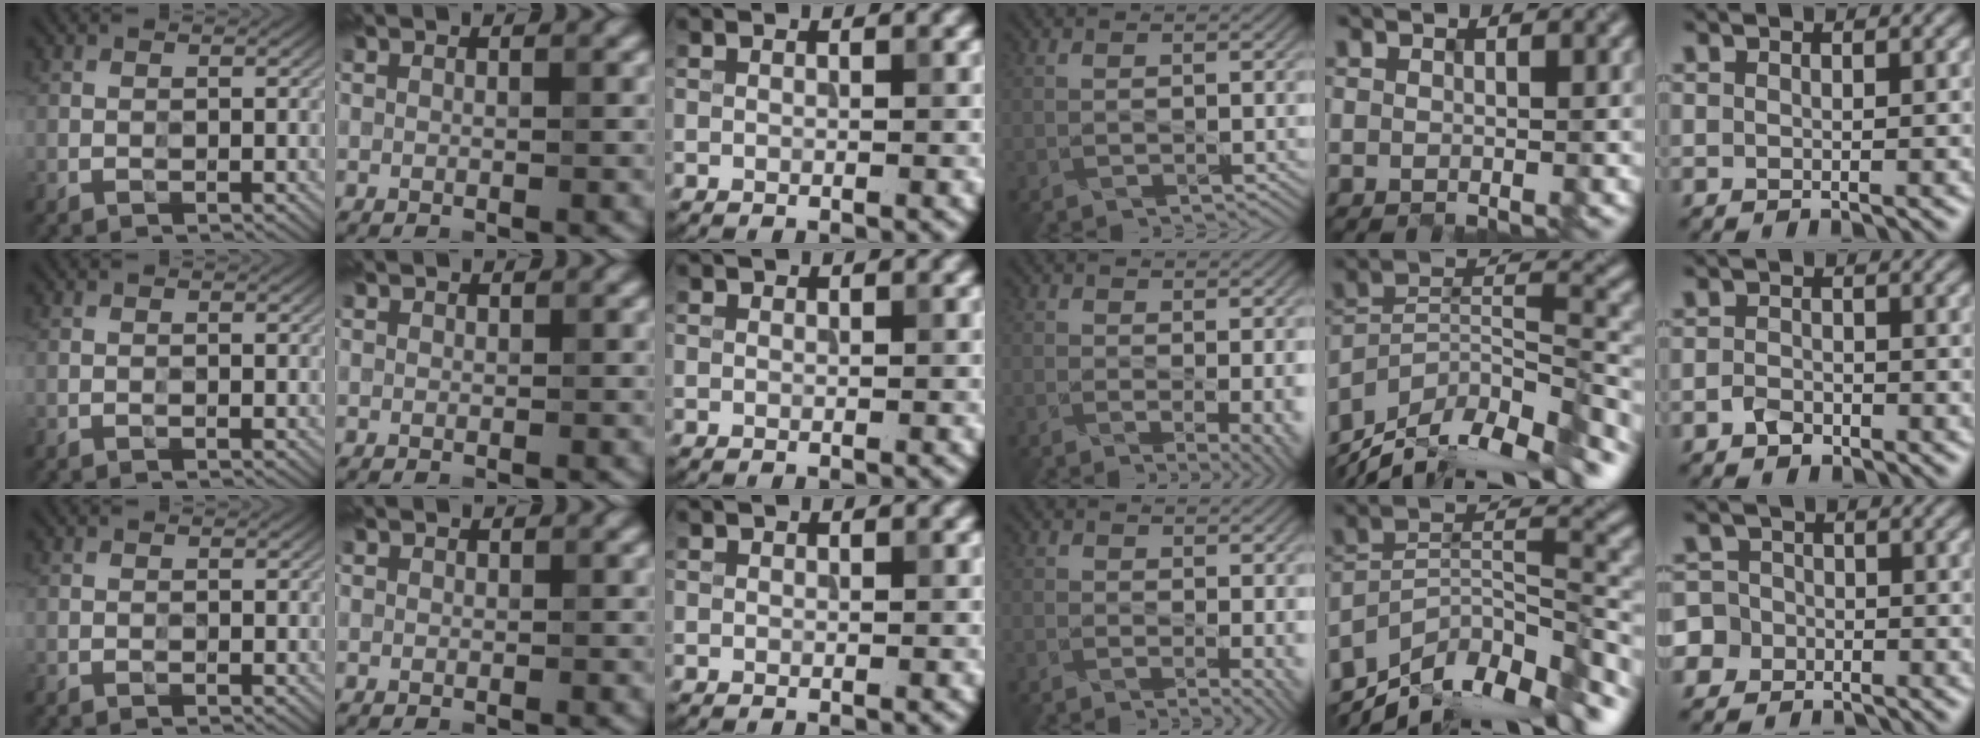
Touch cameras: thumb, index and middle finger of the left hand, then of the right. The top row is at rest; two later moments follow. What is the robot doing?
{"motion": "open", "object": "medicine box"}